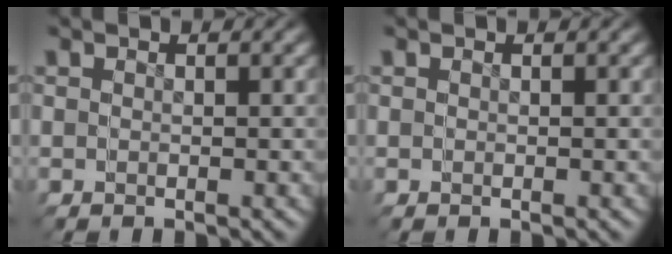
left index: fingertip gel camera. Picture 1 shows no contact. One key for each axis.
{"total": 0.0}